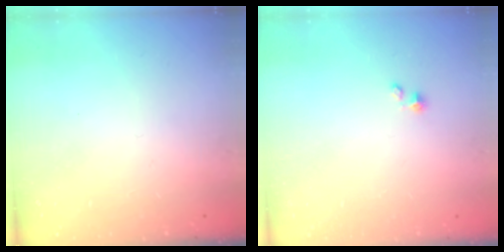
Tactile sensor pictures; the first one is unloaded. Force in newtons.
{"total": 1.5, "press": 1.5, "slide": 0.0}